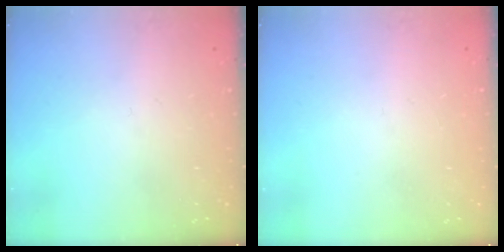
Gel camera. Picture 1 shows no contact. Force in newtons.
{"total": 0.0}